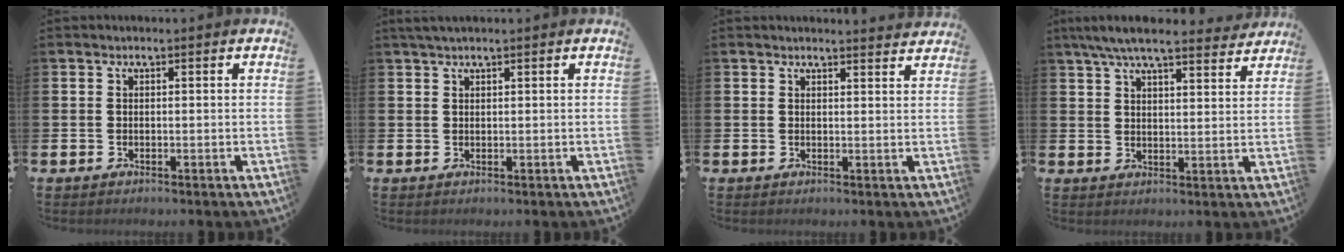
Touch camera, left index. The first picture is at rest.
{"total": 1.5, "force": [1.2, 0.1, 0.8], "torque": [-0.016, 0.003, 0.022]}
{"total": 1.9, "force": [1.9, 0.0, -0.1], "torque": [0.010, -0.017, 0.033]}
{"total": 7.2, "force": [6.6, 1.1, 2.6], "torque": [-0.063, -0.029, 0.117]}